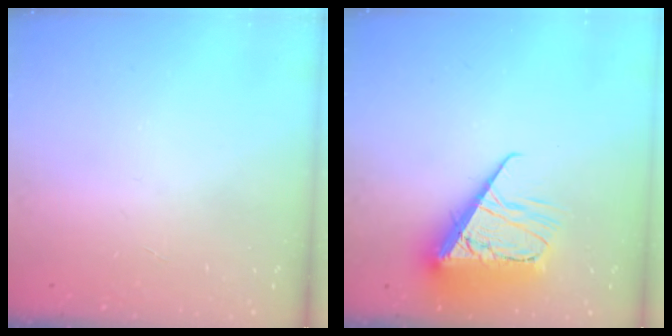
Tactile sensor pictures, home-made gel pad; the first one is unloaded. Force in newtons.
{"total": 13.6, "press": 13.5, "slide": 1.6}